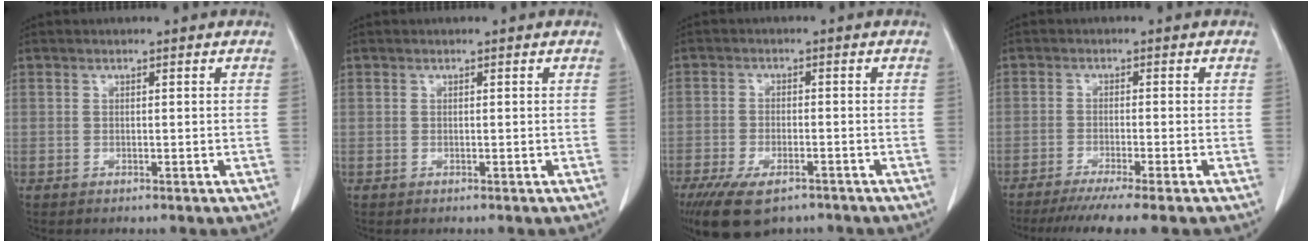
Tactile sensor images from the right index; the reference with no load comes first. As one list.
[{"total": 0.0}, {"total": 10.0, "force": [-7.0, 4.0, 5.9], "torque": [-0.107, -0.013, -0.111]}, {"total": 9.2, "force": [-7.6, -0.8, 5.1], "torque": [-0.056, -0.025, -0.116]}]